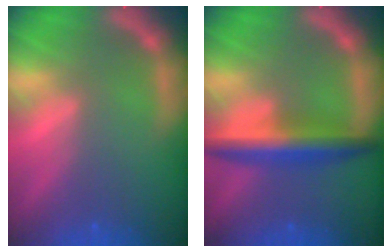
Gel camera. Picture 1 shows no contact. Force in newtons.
{"total": 5.5}